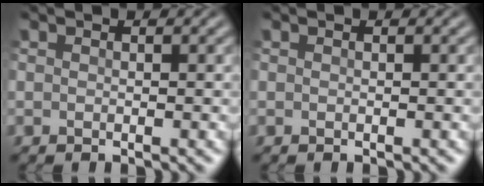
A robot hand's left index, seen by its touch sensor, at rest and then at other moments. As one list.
[{"total": 0.0}]